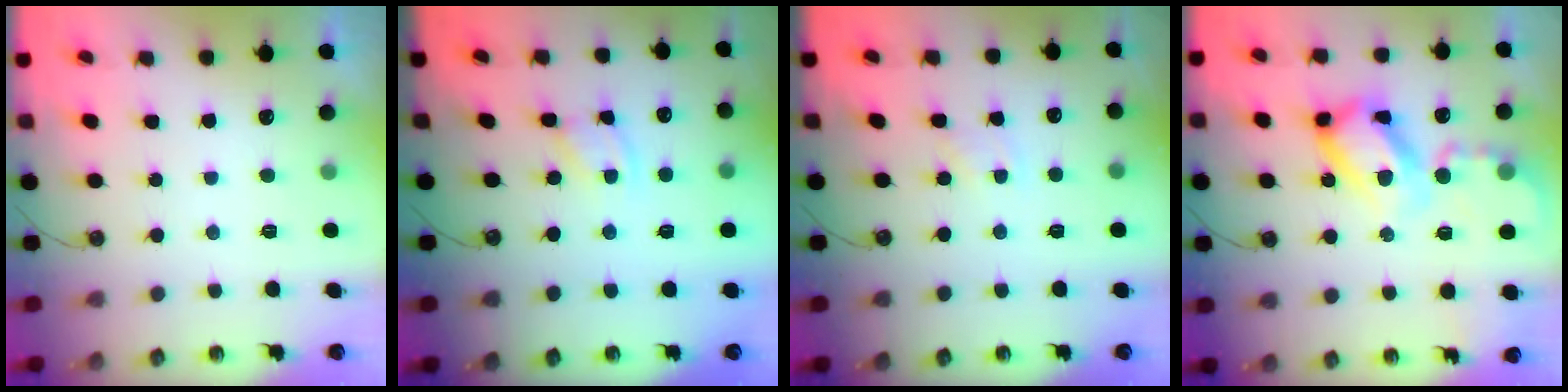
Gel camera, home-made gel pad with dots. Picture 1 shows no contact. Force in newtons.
{"total": 2.6, "press": 2.6, "slide": 0.1}
{"total": 1.9, "press": 1.9, "slide": 0.4}
{"total": 19.7, "press": 19.6, "slide": 2.0}